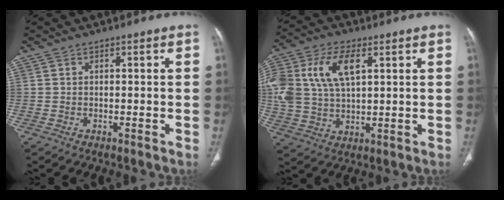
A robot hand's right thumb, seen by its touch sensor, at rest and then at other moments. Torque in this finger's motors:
{"motor_torque": [1.57, 1.56, 1.50, 0.63, 0.20]}